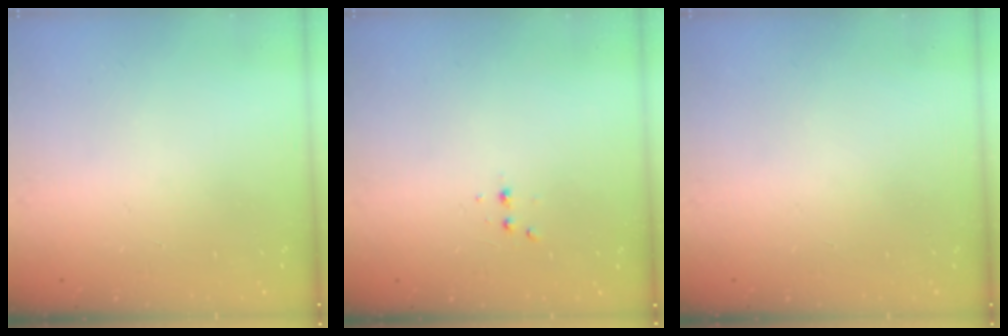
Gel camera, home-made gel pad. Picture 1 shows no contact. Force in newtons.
{"total": 2.9, "press": 2.7, "slide": 1.0}
{"total": 0.0}